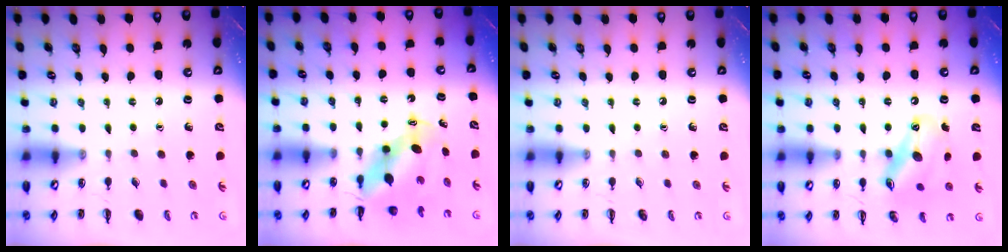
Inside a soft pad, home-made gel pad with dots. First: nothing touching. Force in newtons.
{"total": 6.6, "press": 6.5, "slide": 1.3}
{"total": 0.0}
{"total": 12.4, "press": 11.8, "slide": 3.6}